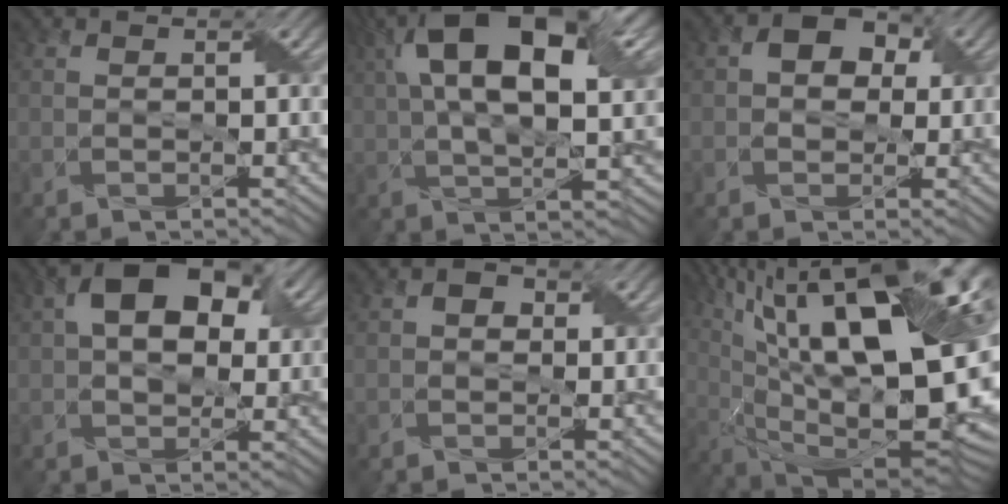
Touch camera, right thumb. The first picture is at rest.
{"total": 16.3, "force": [5.4, 7.5, 13.5], "torque": [-0.238, 0.035, 0.076]}
{"total": 4.7, "force": [0.9, 3.6, 2.9], "torque": [-0.048, 0.006, 0.004]}
{"total": 10.6, "force": [3.2, 6.5, 7.8], "torque": [-0.141, 0.023, 0.043]}
{"total": 1.9, "force": [0.0, 1.7, 0.8], "torque": [-0.014, 0.003, -0.005]}
{"total": 23.8, "force": [7.0, 9.7, 20.6], "torque": [-0.328, 0.054, 0.137]}